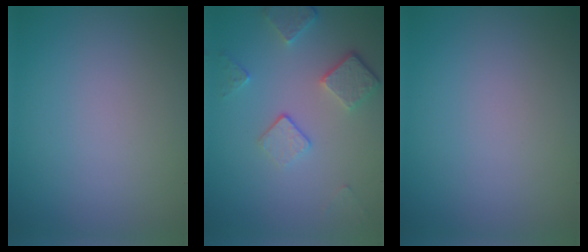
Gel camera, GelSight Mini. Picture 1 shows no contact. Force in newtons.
{"total": 3.9, "press": 2.9, "slide": 2.5}
{"total": 0.0}